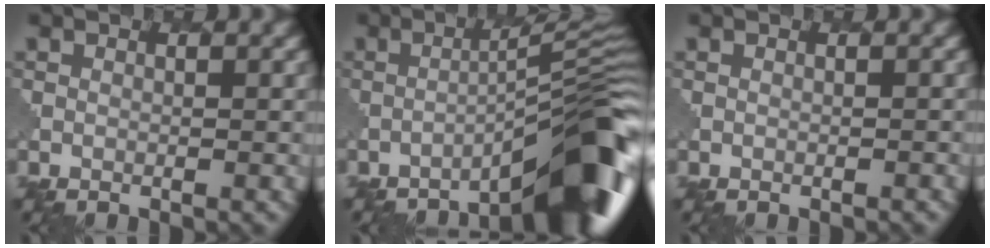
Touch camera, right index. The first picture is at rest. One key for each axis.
{"total": 10.5, "fx": -6.7, "fy": 1.6, "fz": 7.9, "tx": -0.094, "ty": 0.026, "tz": -0.103}
{"total": 0.5, "fx": -0.5, "fy": 0.1, "fz": 0.2, "tx": 0.001, "ty": -0.001, "tz": -0.006}